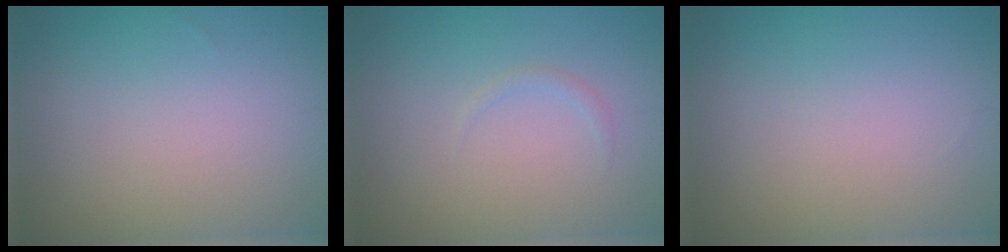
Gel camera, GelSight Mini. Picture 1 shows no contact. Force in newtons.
{"total": 0.7, "press": 0.7, "slide": 0.1}
{"total": 0.0}